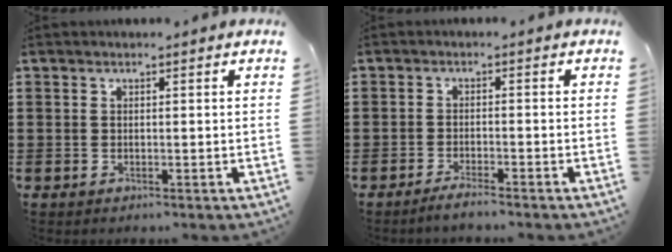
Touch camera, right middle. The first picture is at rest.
{"total": 1.9, "force": [-1.7, -0.1, 0.9], "torque": [-0.017, 0.001, -0.031]}